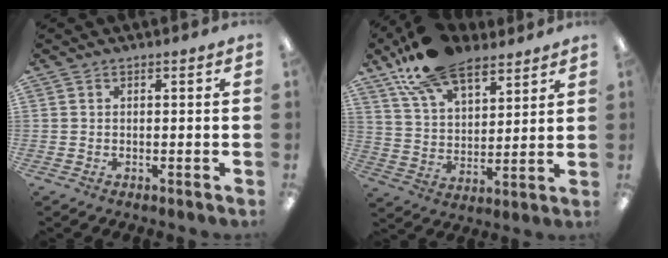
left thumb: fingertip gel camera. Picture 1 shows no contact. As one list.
[{"total": 18.1, "force": [12.5, 8.9, 9.6], "torque": [-0.183, -0.053, 0.229]}]